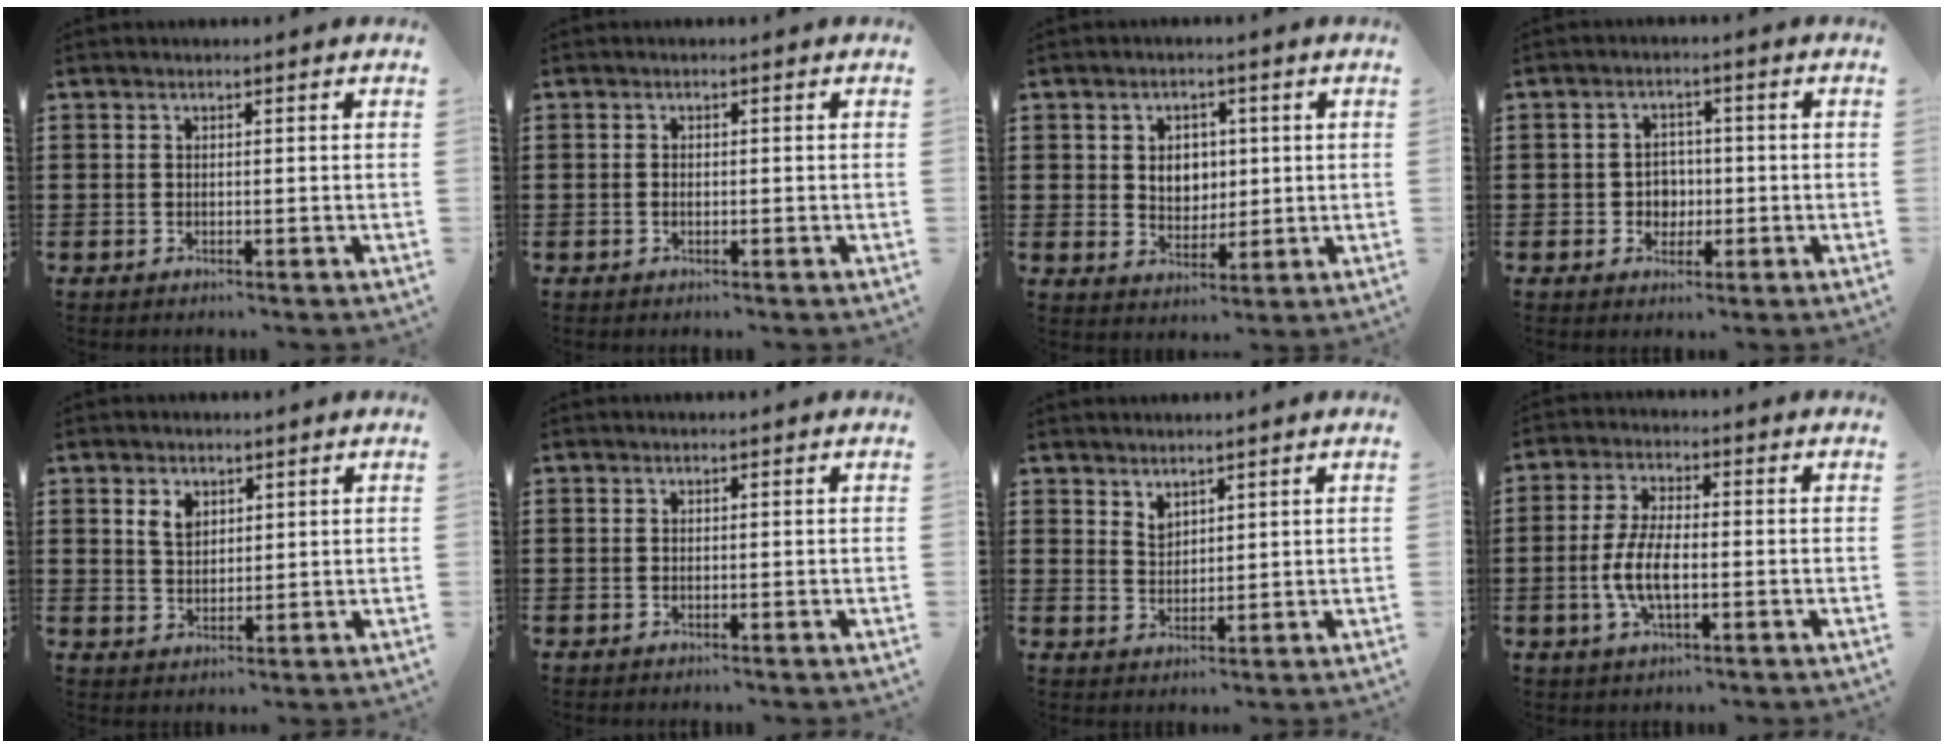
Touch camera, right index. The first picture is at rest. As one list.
[{"total": 0.6, "force": [-0.2, 0.3, 0.5], "torque": [-0.012, -0.001, -0.004]}, {"total": 4.2, "force": [0.6, 3.6, 2.0], "torque": [-0.036, 0.004, 0.005]}, {"total": 3.3, "force": [-0.6, 3.0, 1.3], "torque": [-0.027, 0.002, -0.017]}, {"total": 3.1, "force": [1.7, 2.1, 1.6], "torque": [-0.039, 0.007, 0.031]}, {"total": 0.0}, {"total": 2.3, "force": [2.0, 1.1, 0.2], "torque": [-0.008, 0.001, 0.039]}, {"total": 6.6, "force": [-1.5, 2.5, 5.9], "torque": [-0.135, -0.006, -0.036]}]